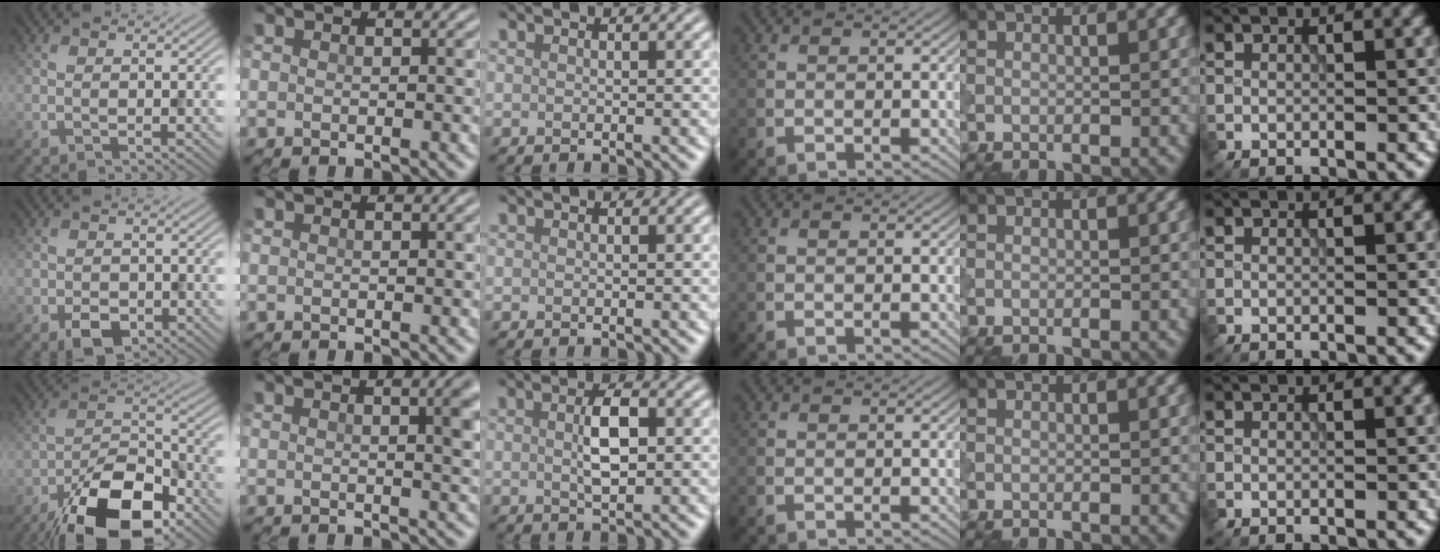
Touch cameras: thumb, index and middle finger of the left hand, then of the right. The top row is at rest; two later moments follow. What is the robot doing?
{"motion": "shake", "object": "bell"}